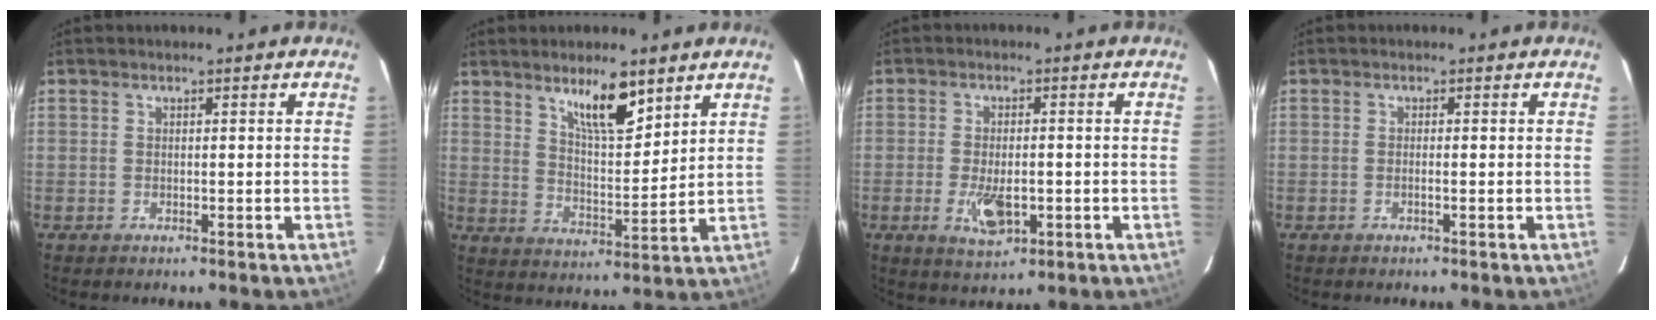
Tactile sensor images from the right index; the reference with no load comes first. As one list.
[{"total": 8.4, "force": [5.7, 1.8, 5.9], "torque": [-0.105, -0.007, 0.104]}, {"total": 5.4, "force": [-1.6, 2.1, 4.7], "torque": [-0.091, -0.008, -0.020]}, {"total": 0.7, "force": [-0.2, -0.1, 0.6], "torque": [-0.012, 0.001, -0.004]}]